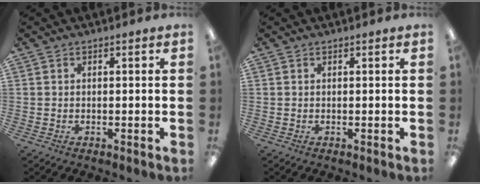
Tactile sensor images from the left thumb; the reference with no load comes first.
{"total": 0.0}